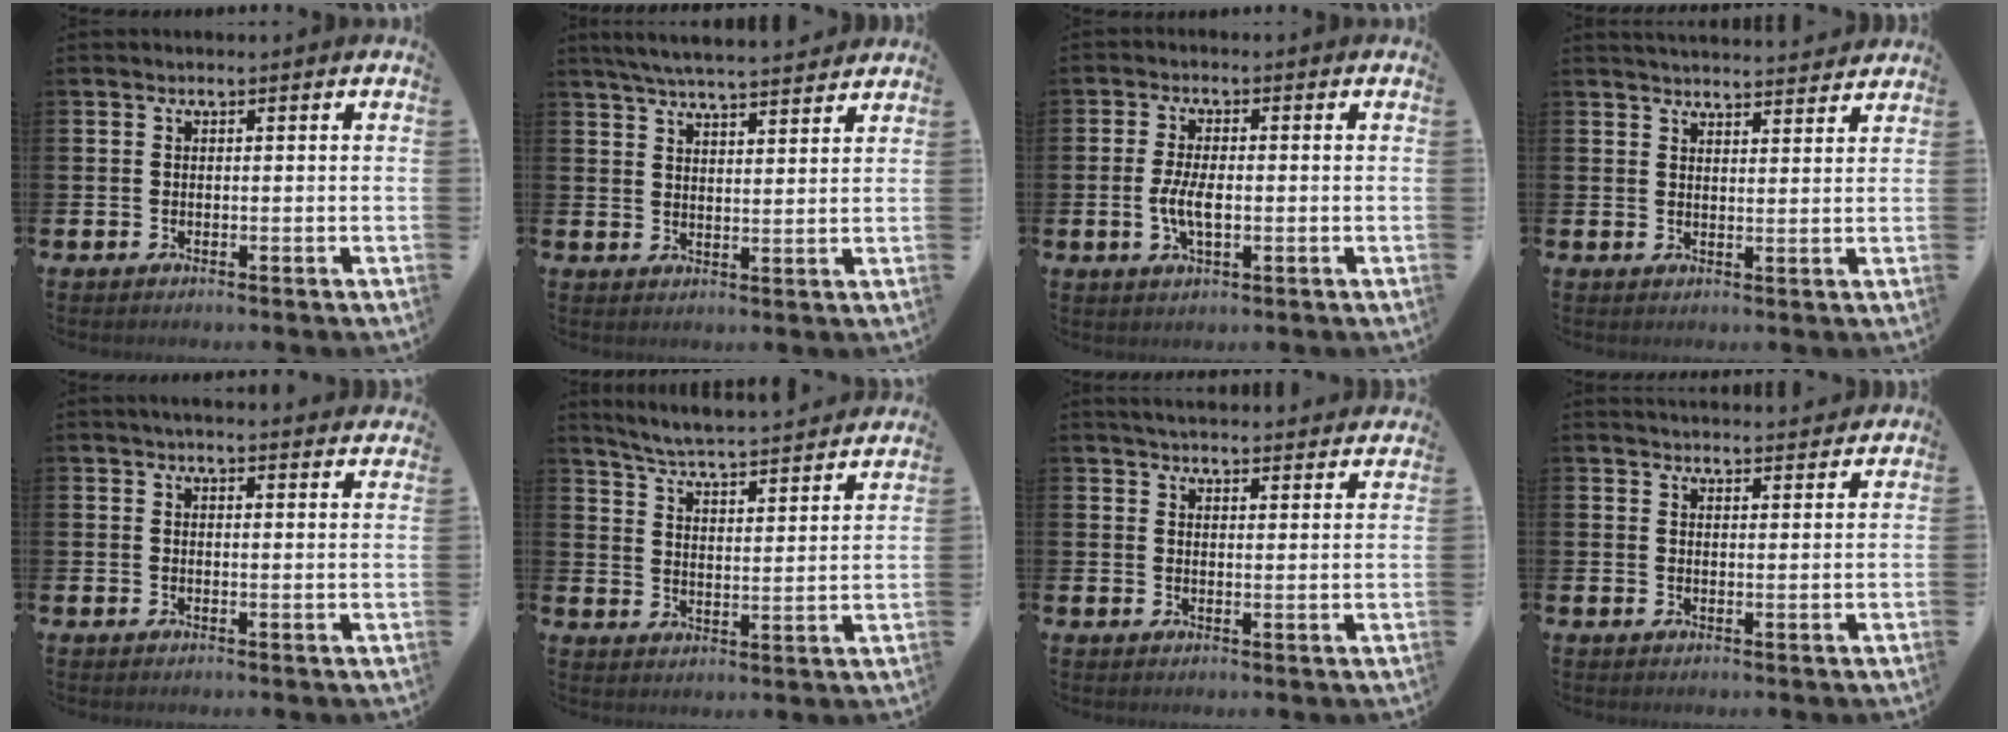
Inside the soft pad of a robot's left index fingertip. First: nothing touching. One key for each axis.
{"total": 5.7, "fx": 5.5, "fy": 0.1, "fz": 1.3, "tx": -0.035, "ty": -0.028, "tz": 0.099}
{"total": 4.4, "fx": -0.5, "fy": 1.8, "fz": 3.9, "tx": -0.069, "ty": 0.000, "tz": -0.014}
{"total": 3.6, "fx": 3.6, "fy": 0.1, "fz": 0.2, "tx": -0.006, "ty": -0.024, "tz": 0.065}
{"total": 2.9, "fx": 2.9, "fy": -0.1, "fz": 0.3, "tx": -0.007, "ty": -0.013, "tz": 0.052}
{"total": 5.7, "fx": 5.5, "fy": -0.2, "fz": 1.2, "tx": -0.050, "ty": -0.048, "tz": 0.092}
{"total": 4.3, "fx": 4.3, "fy": 0.2, "fz": 0.4, "tx": -0.013, "ty": -0.026, "tz": 0.076}
{"total": 3.2, "fx": 3.2, "fy": 0.1, "fz": 0.0, "tx": -0.003, "ty": -0.019, "tz": 0.057}